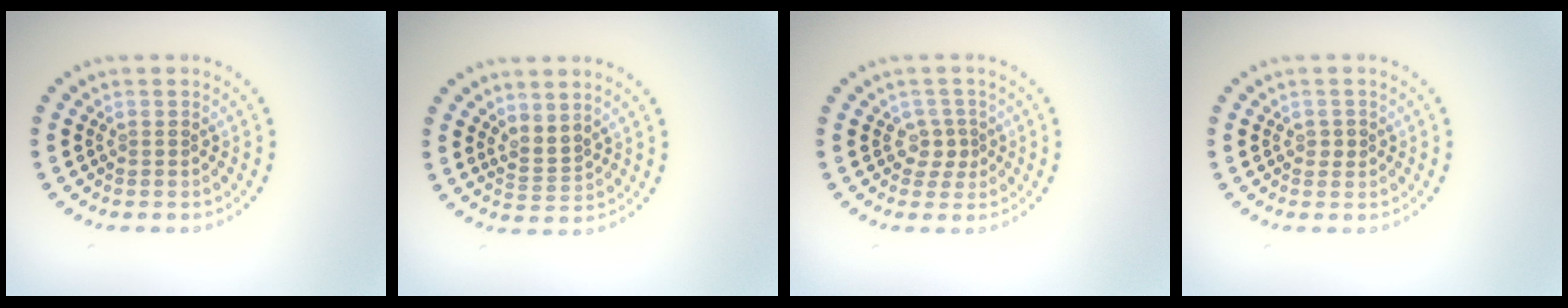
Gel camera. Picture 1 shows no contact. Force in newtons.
{"total": 1.8, "press": 1.4, "slide": 1.2}
{"total": 1.8, "press": 1.3, "slide": 1.2}
{"total": 0.8, "press": 0.8, "slide": 0.1}